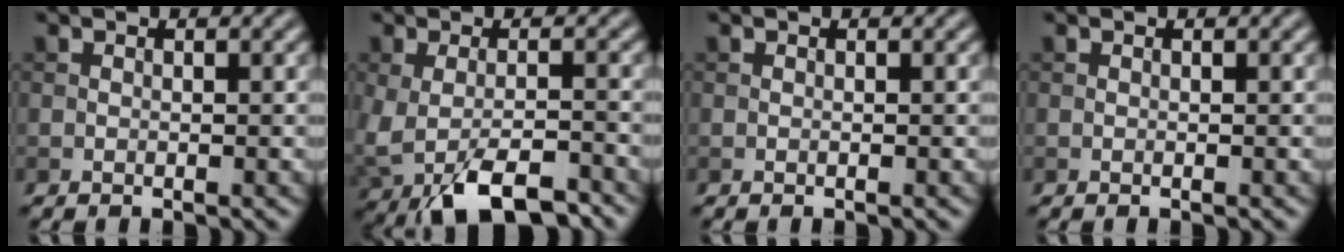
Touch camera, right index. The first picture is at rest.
{"total": 7.4, "force": [-3.8, 3.3, 5.5], "torque": [-0.105, -0.029, -0.055]}
{"total": 0.0}
{"total": 0.0}